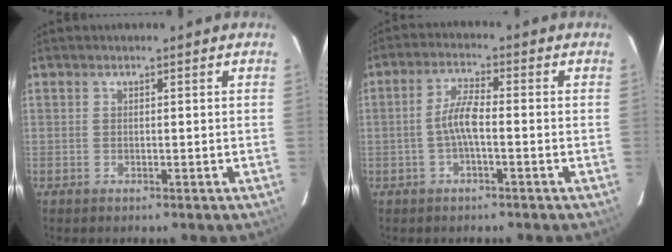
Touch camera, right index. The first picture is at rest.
{"total": 4.5, "force": [-1.2, 0.9, 4.2], "torque": [-0.089, 0.010, -0.025]}